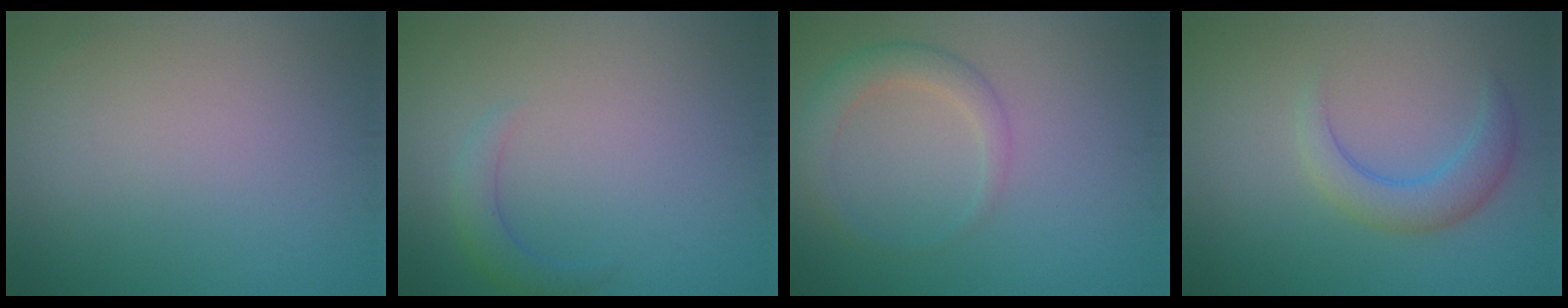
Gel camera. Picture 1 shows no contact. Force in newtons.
{"total": 2.0, "press": 2.0, "slide": 0.2}
{"total": 2.8, "press": 2.8, "slide": 0.2}
{"total": 3.0, "press": 2.9, "slide": 0.2}